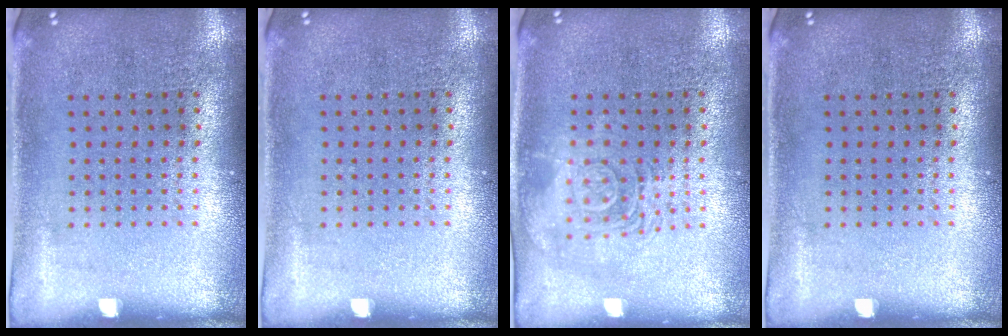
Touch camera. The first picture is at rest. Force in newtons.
{"total": 0.0}
{"total": 2.6, "press": 2.6, "slide": 0.4}
{"total": 0.0}